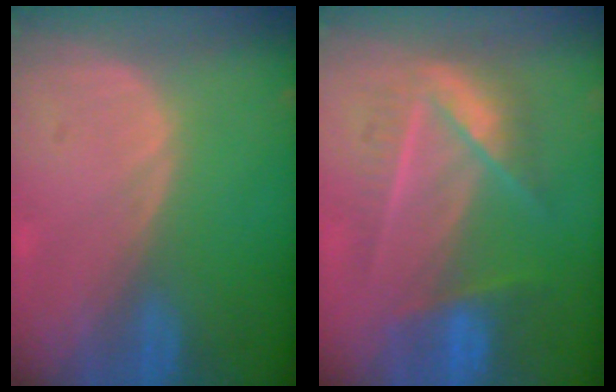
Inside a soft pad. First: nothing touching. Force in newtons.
{"total": 7.3, "press": 7.3, "slide": 0.2}